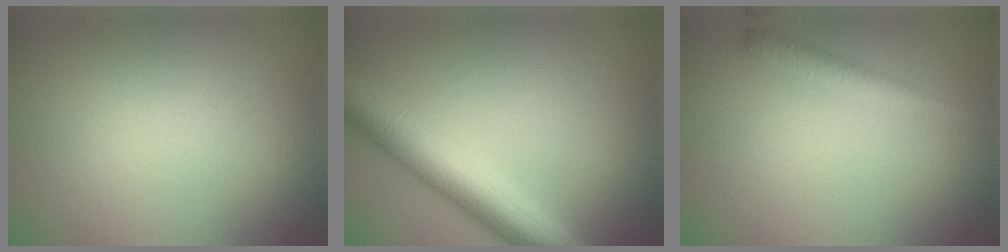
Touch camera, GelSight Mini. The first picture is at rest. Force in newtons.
{"total": 7.4, "press": 7.4, "slide": 0.1}
{"total": 2.2, "press": 2.2, "slide": 0.1}